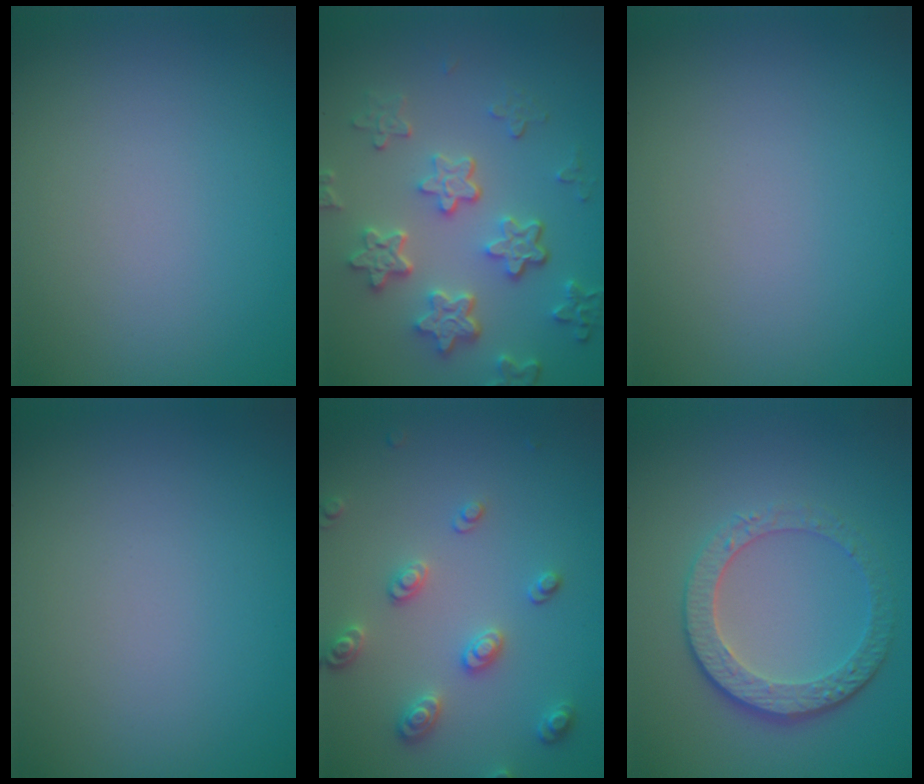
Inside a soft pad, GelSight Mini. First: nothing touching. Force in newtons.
{"total": 5.6, "press": 4.3, "slide": 3.6}
{"total": 0.0}
{"total": 0.0}
{"total": 2.9, "press": 2.7, "slide": 1.0}
{"total": 4.7, "press": 3.4, "slide": 3.3}